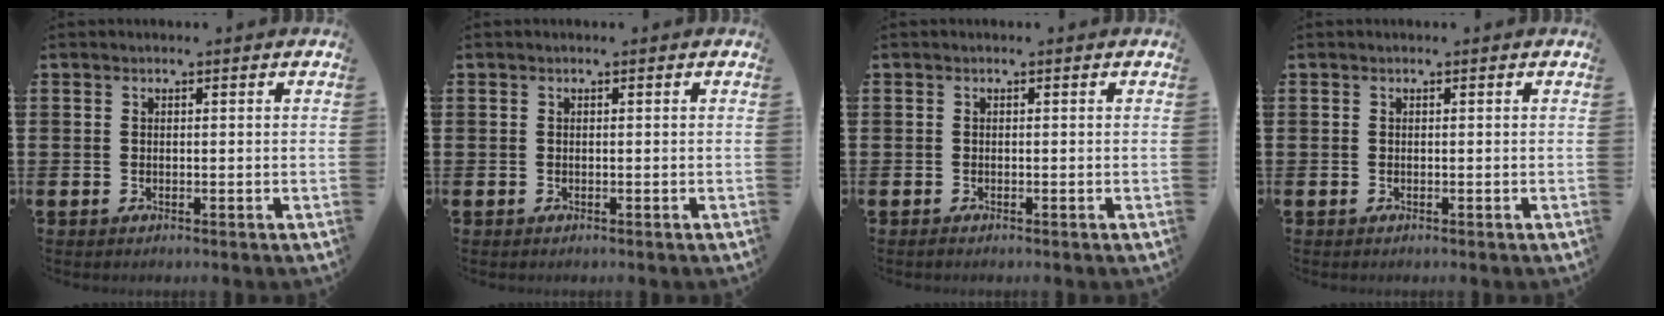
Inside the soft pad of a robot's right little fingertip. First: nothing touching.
{"total": 0.0}
{"total": 0.0}
{"total": 0.0}